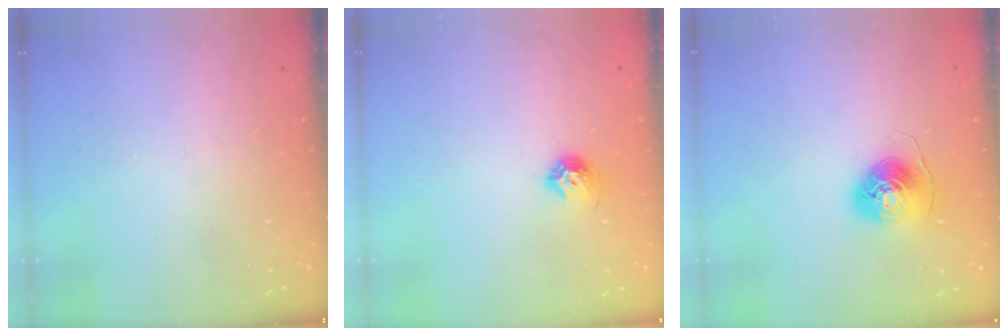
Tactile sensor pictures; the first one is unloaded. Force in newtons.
{"total": 8.4, "press": 8.3, "slide": 0.9}
{"total": 8.1, "press": 8.1, "slide": 0.4}